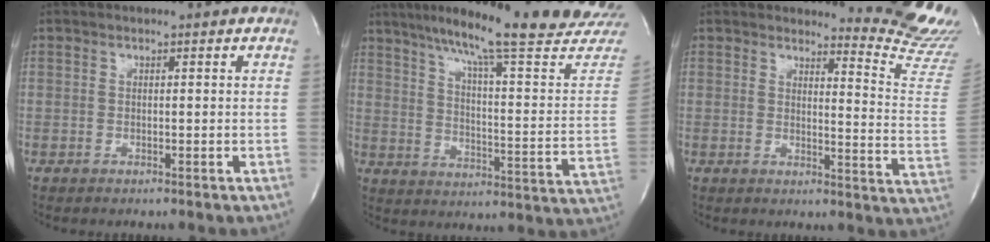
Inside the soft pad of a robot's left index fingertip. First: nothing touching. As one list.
[{"total": 26.3, "force": [22.6, 0.2, 13.5], "torque": [-0.203, -0.072, 0.291]}, {"total": 12.6, "force": [12.5, -1.0, 1.2], "torque": [-0.002, -0.161, 0.114]}]